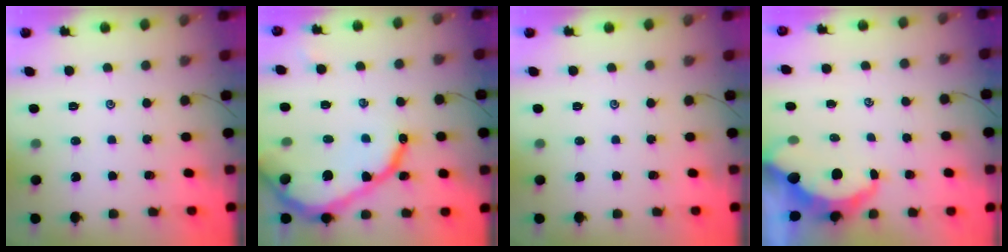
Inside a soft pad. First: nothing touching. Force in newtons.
{"total": 17.2, "press": 17.1, "slide": 1.5}
{"total": 0.0}
{"total": 6.3, "press": 6.2, "slide": 0.8}